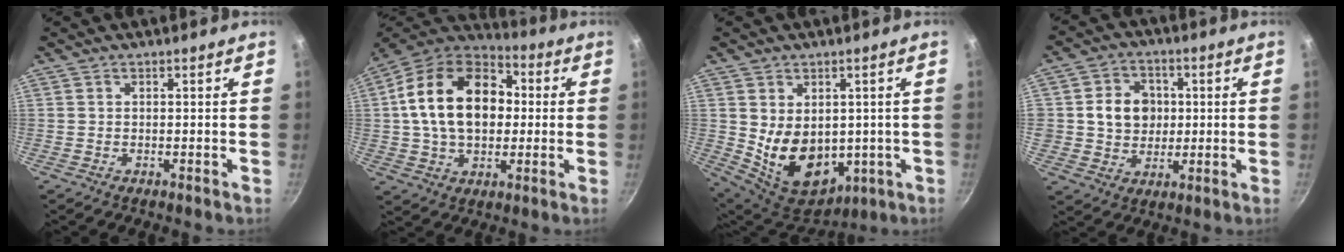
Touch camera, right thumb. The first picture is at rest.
{"total": 21.9, "force": [2.4, 15.0, 15.8], "torque": [-0.245, 0.031, 0.029]}
{"total": 14.1, "force": [0.2, 10.3, 9.7], "torque": [-0.136, -0.030, 0.036]}
{"total": 9.6, "force": [1.0, 8.5, 4.4], "torque": [-0.036, 0.002, 0.014]}